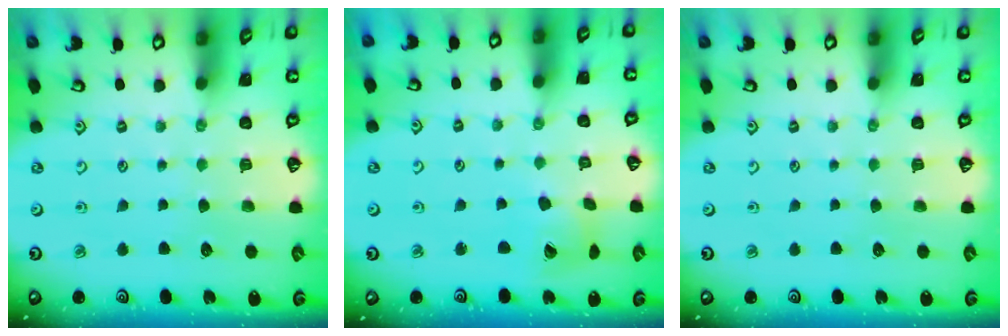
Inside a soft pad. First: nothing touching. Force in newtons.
{"total": 8.8, "press": 8.8, "slide": 1.1}
{"total": 0.0}